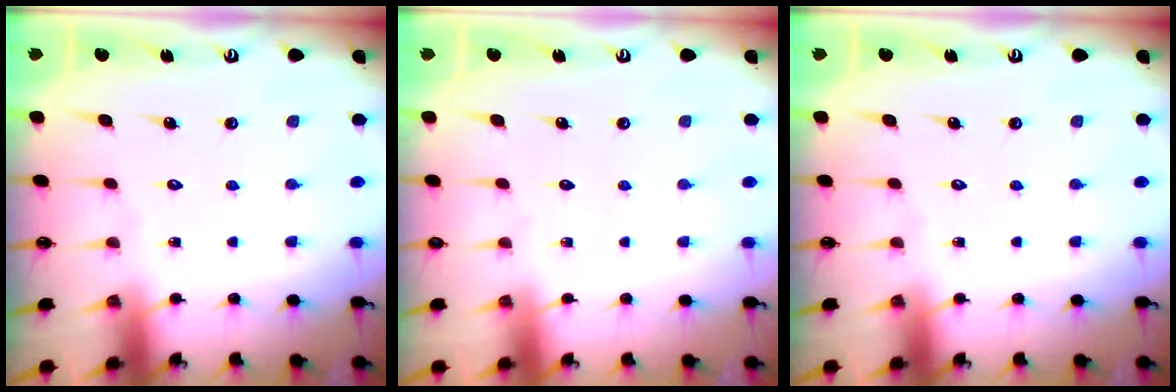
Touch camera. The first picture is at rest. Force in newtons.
{"total": 0.0}
{"total": 0.0}